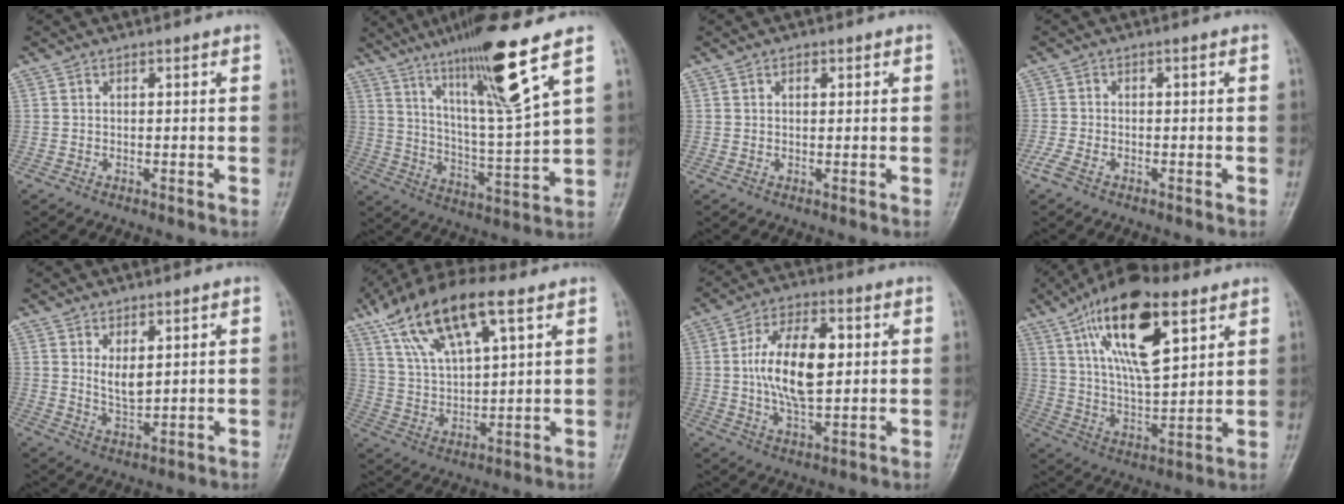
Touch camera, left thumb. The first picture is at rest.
{"total": 17.0, "force": [10.1, 0.6, 13.7], "torque": [-0.231, -0.056, 0.180]}
{"total": 1.3, "force": [0.5, 0.9, 0.8], "torque": [-0.011, 0.000, 0.007]}
{"total": 3.1, "force": [-1.9, 1.3, 2.0], "torque": [-0.057, 0.006, -0.039]}
{"total": 4.6, "force": [1.5, 2.2, 3.7], "torque": [-0.058, -0.019, 0.035]}
{"total": 17.7, "force": [9.3, 6.6, 13.5], "torque": [-0.238, -0.004, 0.172]}
{"total": 13.8, "force": [1.5, 6.8, 11.9], "torque": [-0.209, 0.004, 0.026]}
{"total": 20.4, "force": [9.6, 8.2, 16.1], "torque": [-0.261, -0.029, 0.169]}